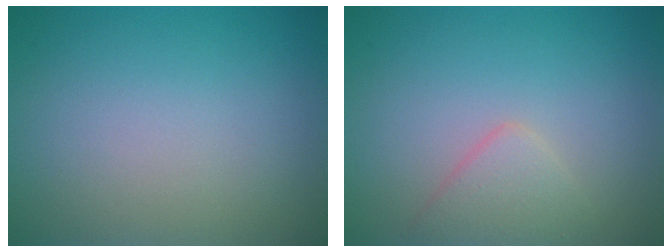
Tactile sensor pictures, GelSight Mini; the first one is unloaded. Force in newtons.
{"total": 2.1, "press": 2.1, "slide": 0.1}